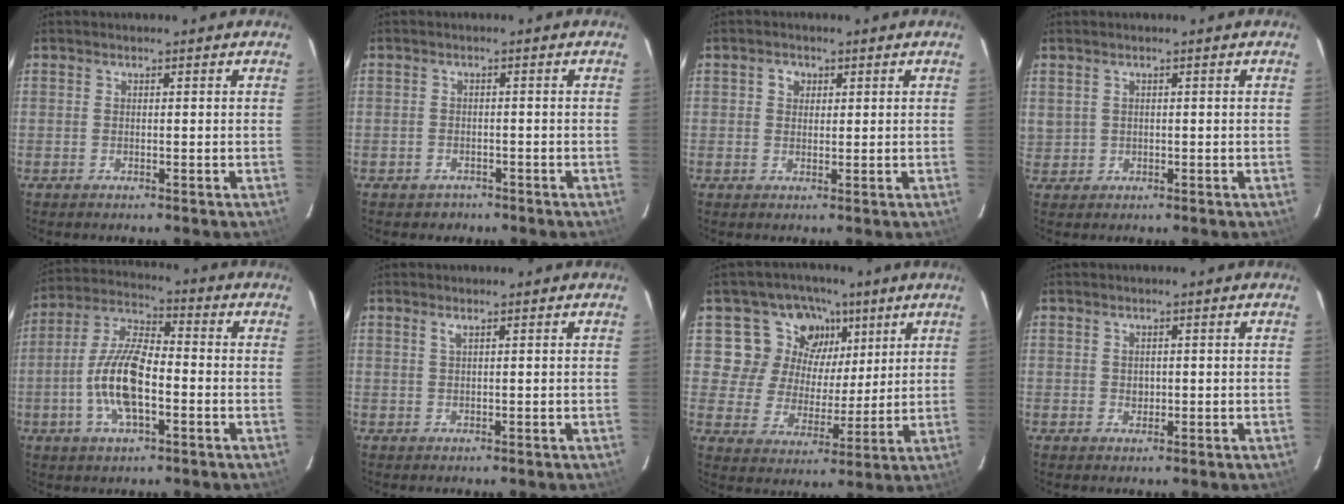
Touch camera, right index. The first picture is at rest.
{"total": 3.0, "force": [-1.9, 2.3, 0.2], "torque": [-0.013, 0.005, -0.024]}
{"total": 2.2, "force": [0.6, 2.0, 0.7], "torque": [-0.009, 0.009, 0.010]}
{"total": 2.5, "force": [0.7, 2.3, 0.7], "torque": [-0.012, 0.007, 0.022]}
{"total": 12.2, "force": [-3.3, 4.6, 10.9], "torque": [-0.229, 0.005, -0.065]}
{"total": 0.8, "force": [0.4, 0.0, 0.6], "torque": [-0.013, 0.003, 0.009]}
{"total": 12.2, "force": [6.6, 9.7, 3.1], "torque": [-0.056, 0.009, 0.113]}
{"total": 1.4, "force": [0.1, 1.2, 0.6], "torque": [-0.006, 0.003, 0.003]}